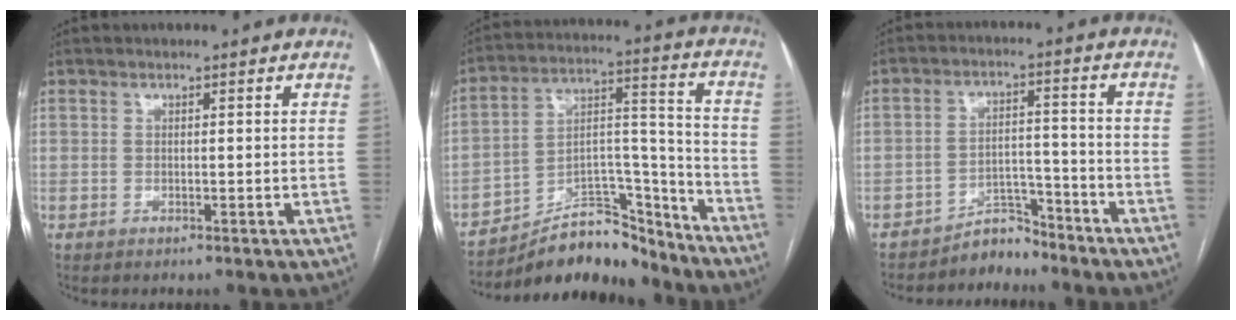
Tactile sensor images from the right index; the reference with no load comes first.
{"total": 15.4, "force": [-13.9, 4.9, 4.5], "torque": [-0.065, 0.053, -0.228]}
{"total": 4.7, "force": [-4.5, 1.5, -0.1], "torque": [0.009, 0.020, -0.072]}